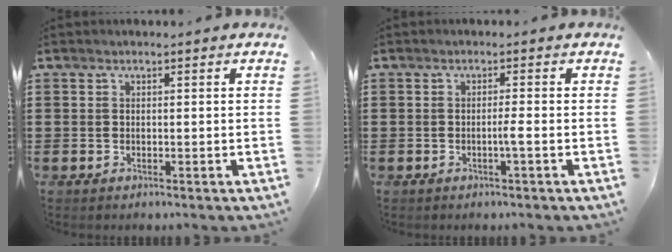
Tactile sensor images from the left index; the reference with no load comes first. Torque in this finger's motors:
{"motor_torque": [0.03, 0.03, 0.02, 0.03]}